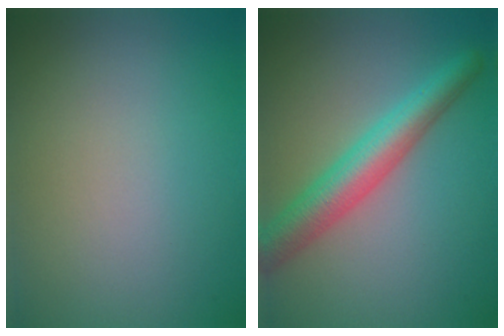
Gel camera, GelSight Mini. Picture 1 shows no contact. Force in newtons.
{"total": 5.2, "press": 5.1, "slide": 0.2}